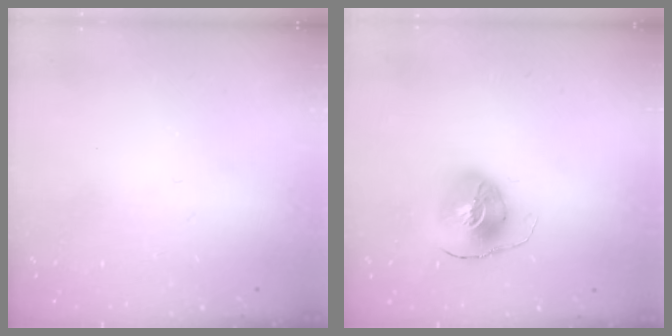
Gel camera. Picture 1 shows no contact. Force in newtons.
{"total": 8.7, "press": 8.7, "slide": 1.1}